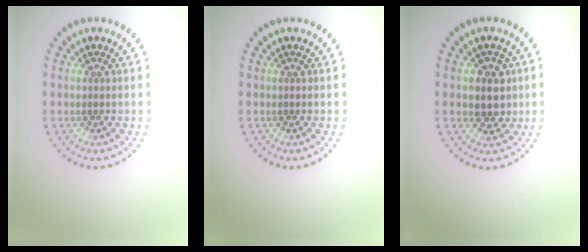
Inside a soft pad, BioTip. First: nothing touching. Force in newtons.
{"total": 0.0}
{"total": 2.9, "press": 2.7, "slide": 0.8}